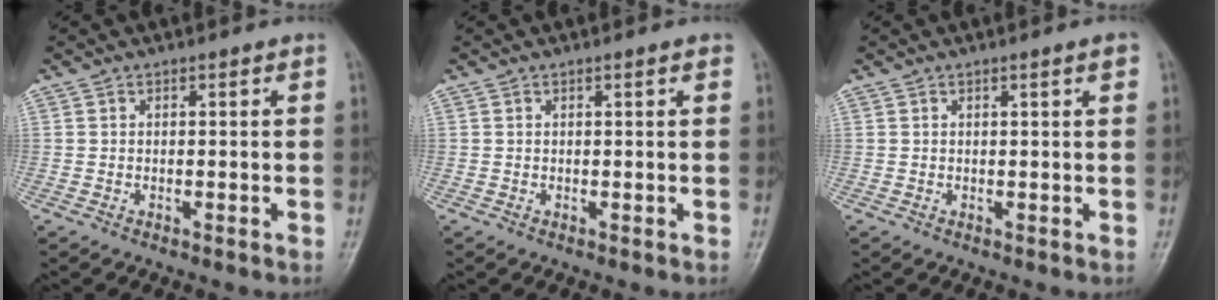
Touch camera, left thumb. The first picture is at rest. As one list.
[{"total": 1.0, "force": [0.6, 0.2, 0.8], "torque": [-0.012, 0.001, 0.005]}, {"total": 1.5, "force": [0.8, 0.1, 1.3], "torque": [-0.021, -0.001, 0.011]}]